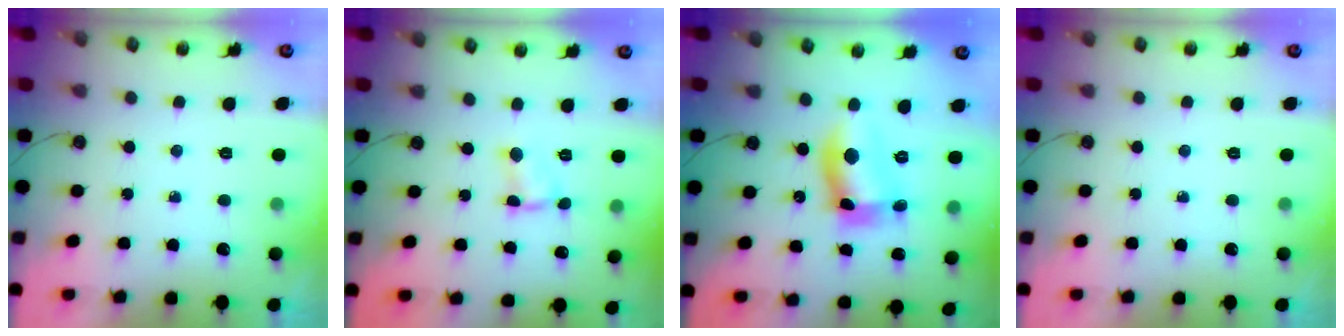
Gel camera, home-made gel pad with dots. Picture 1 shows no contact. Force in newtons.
{"total": 2.1, "press": 2.1, "slide": 0.3}
{"total": 10.9, "press": 10.9, "slide": 0.7}
{"total": 0.0}